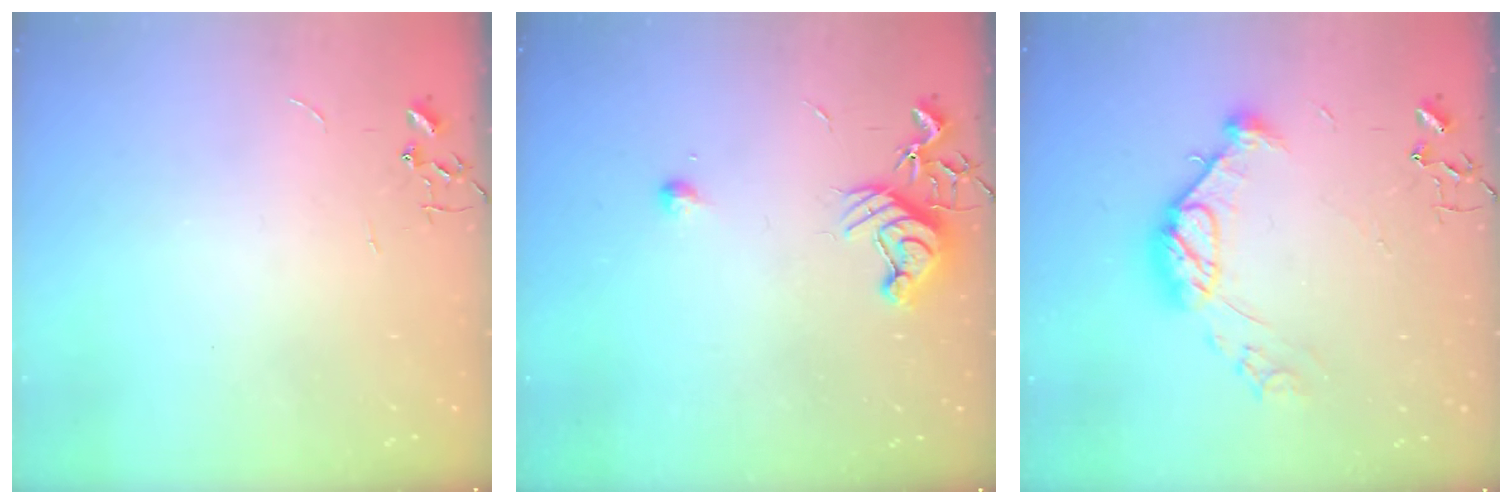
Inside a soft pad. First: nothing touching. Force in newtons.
{"total": 9.1, "press": 9.1, "slide": 1.0}
{"total": 13.0, "press": 12.9, "slide": 0.8}